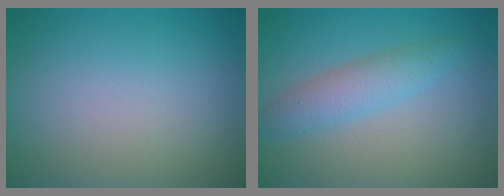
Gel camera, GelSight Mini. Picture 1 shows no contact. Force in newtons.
{"total": 2.9, "press": 2.9, "slide": 0.1}